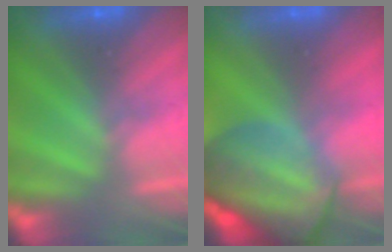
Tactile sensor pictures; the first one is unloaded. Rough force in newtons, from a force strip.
{"total": 7.0}